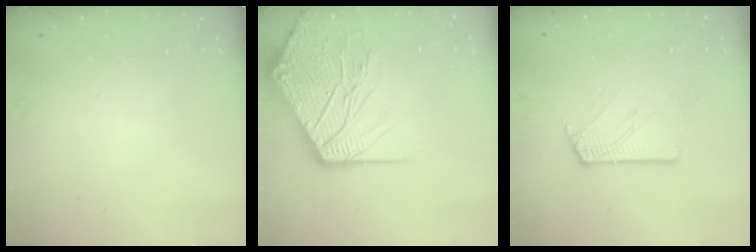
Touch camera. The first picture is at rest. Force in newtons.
{"total": 18.3, "press": 18.2, "slide": 2.4}
{"total": 3.3, "press": 3.2, "slide": 0.3}